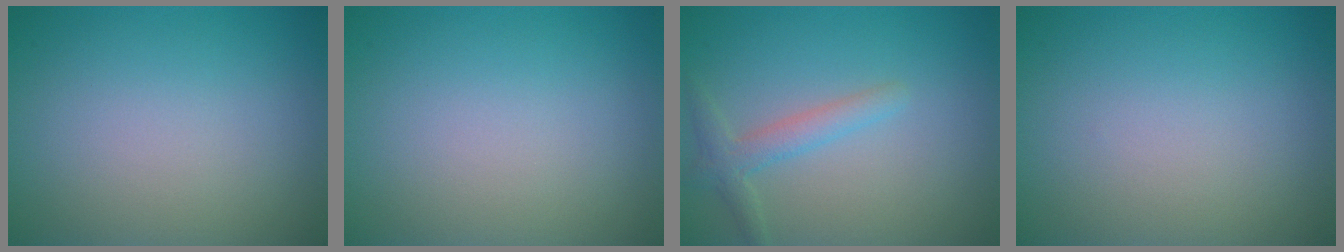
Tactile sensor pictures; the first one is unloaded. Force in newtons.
{"total": 0.0}
{"total": 2.2, "press": 2.2, "slide": 0.2}
{"total": 0.0}